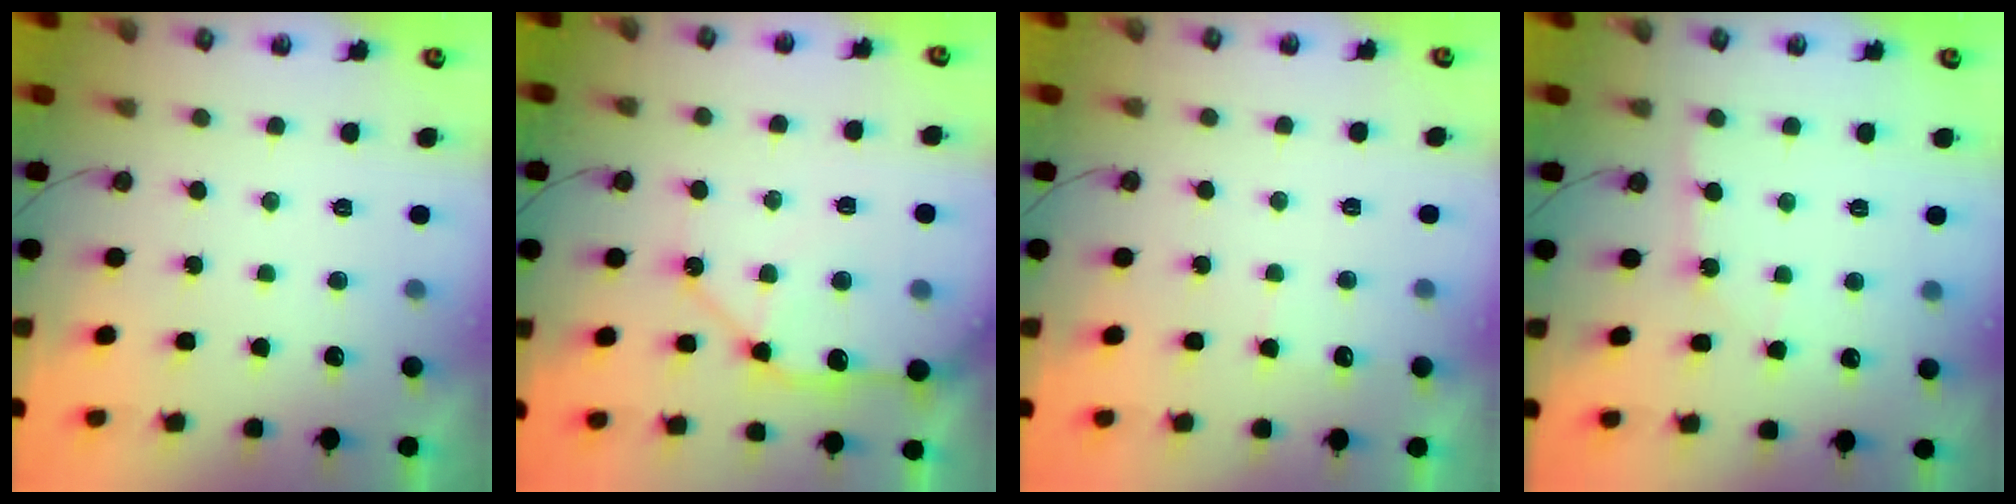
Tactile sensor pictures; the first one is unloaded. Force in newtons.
{"total": 14.3, "press": 14.2, "slide": 1.7}
{"total": 4.4, "press": 4.4, "slide": 0.4}
{"total": 3.2, "press": 3.2, "slide": 0.5}